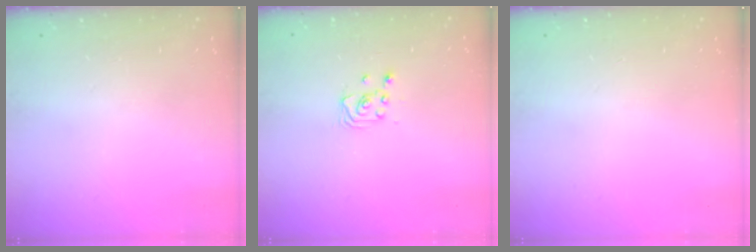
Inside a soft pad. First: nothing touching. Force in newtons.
{"total": 2.2, "press": 2.2, "slide": 0.3}
{"total": 0.0}